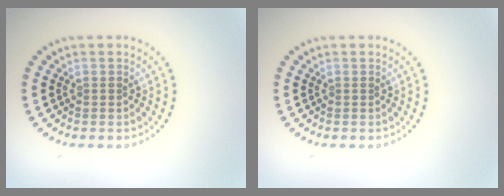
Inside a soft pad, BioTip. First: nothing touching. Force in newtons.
{"total": 0.0}